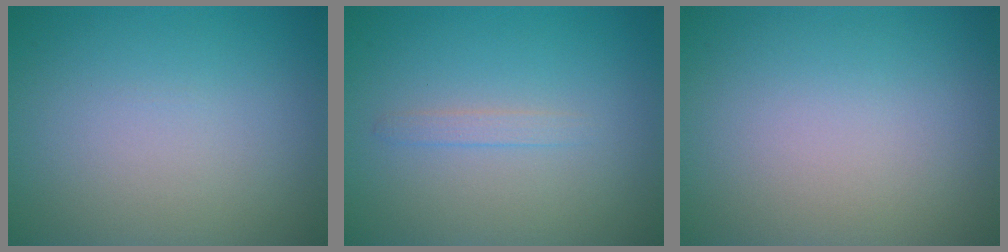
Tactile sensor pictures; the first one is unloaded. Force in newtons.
{"total": 0.9, "press": 0.9, "slide": 0.1}
{"total": 0.0}